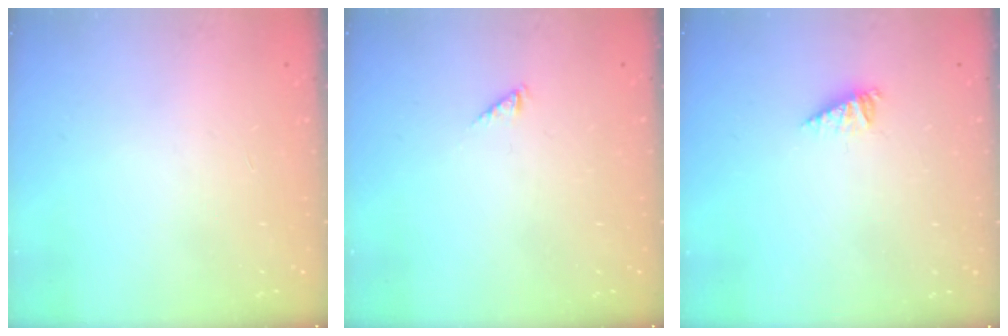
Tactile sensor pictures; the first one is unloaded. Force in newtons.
{"total": 0.0}
{"total": 2.9, "press": 2.8, "slide": 0.2}